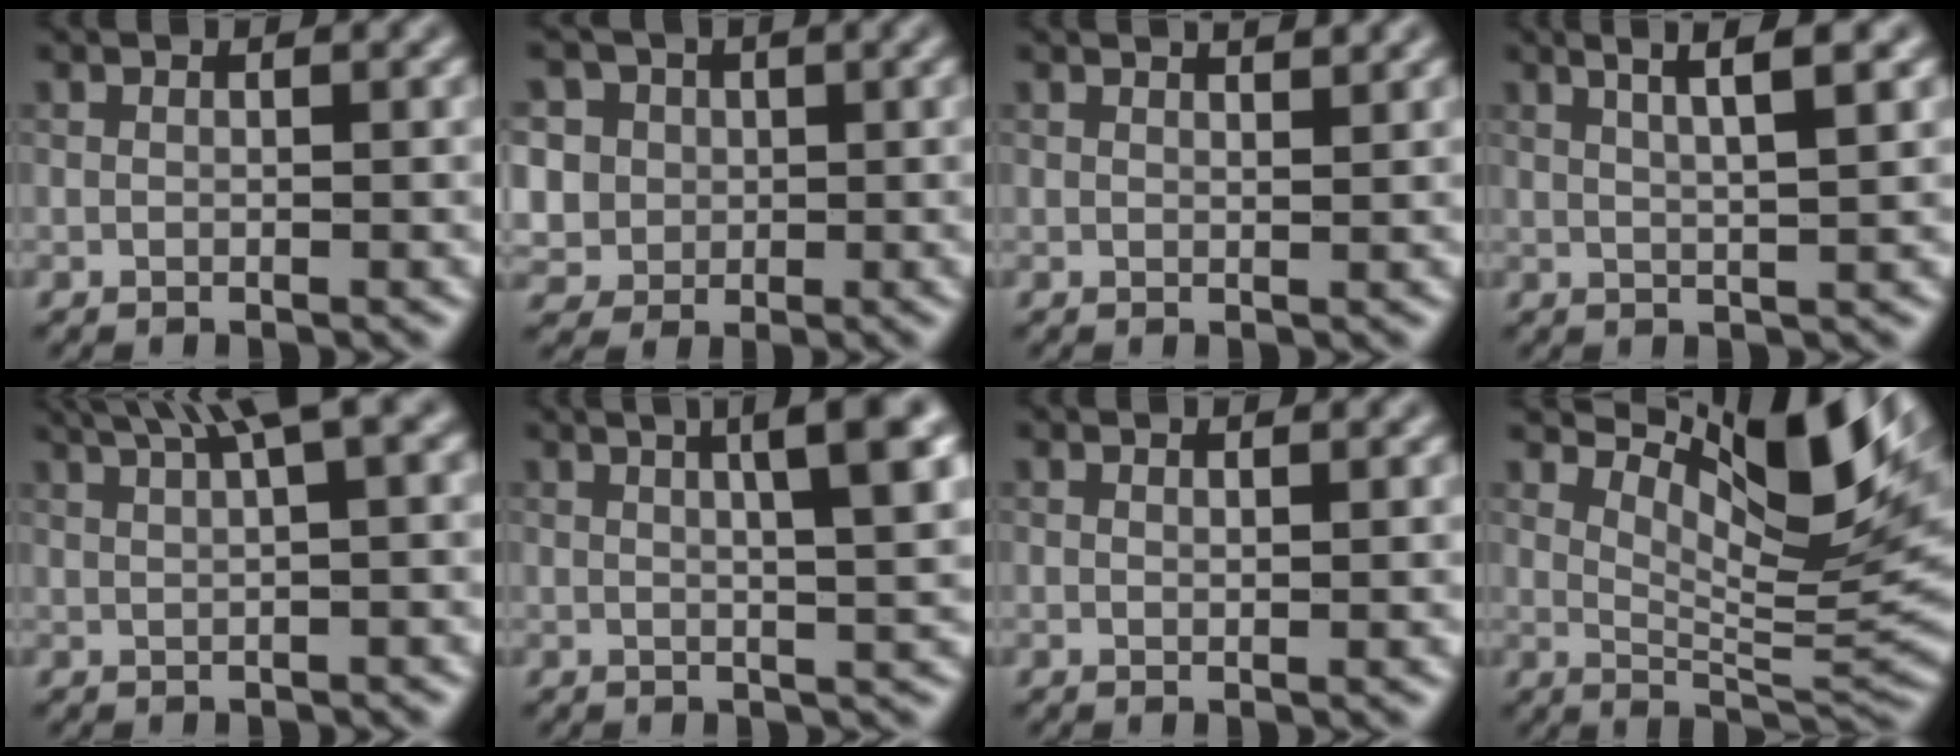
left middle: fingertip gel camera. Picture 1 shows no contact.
{"total": 6.7, "force": [2.5, 5.8, 2.2], "torque": [-0.069, 0.027, 0.038]}
{"total": 2.4, "force": [2.0, 0.7, 1.0], "torque": [0.009, 0.018, 0.009]}
{"total": 3.1, "force": [1.6, 0.0, 2.7], "torque": [-0.041, 0.008, 0.040]}
{"total": 5.0, "force": [3.1, 0.6, 3.9], "torque": [-0.057, 0.023, 0.051]}
{"total": 6.4, "force": [2.4, 1.3, 5.7], "torque": [-0.050, 0.024, 0.040]}
{"total": 0.7, "force": [0.4, 0.2, 0.6], "torque": [-0.004, 0.005, 0.004]}
{"total": 9.6, "force": [5.4, 2.4, 7.5], "torque": [-0.121, 0.002, 0.110]}